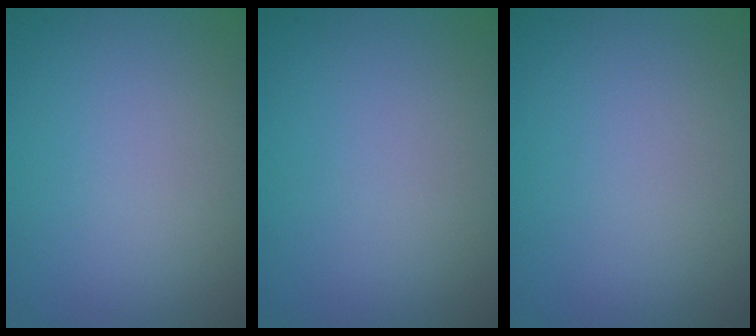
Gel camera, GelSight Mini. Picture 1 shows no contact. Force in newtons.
{"total": 0.0}
{"total": 0.0}